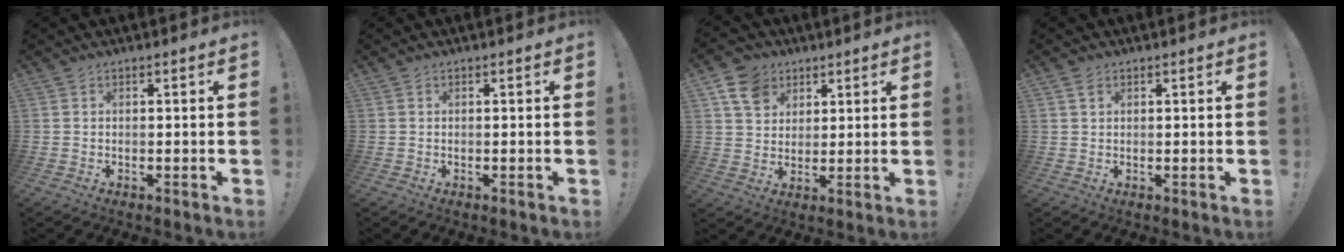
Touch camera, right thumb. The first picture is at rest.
{"total": 0.0}
{"total": 10.2, "force": [5.1, 7.9, 3.9], "torque": [-0.064, -0.020, 0.102]}
{"total": 1.5, "force": [1.0, 0.9, 0.7], "torque": [-0.001, -0.003, 0.015]}